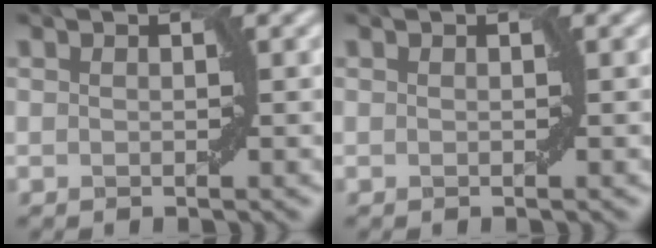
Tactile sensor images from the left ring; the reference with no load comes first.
{"total": 0.0}